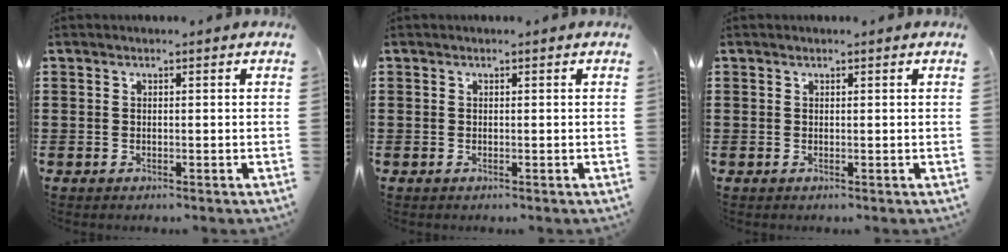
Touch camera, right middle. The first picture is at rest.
{"total": 0.0}
{"total": 0.0}